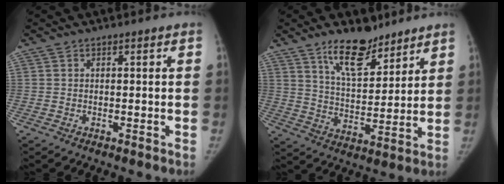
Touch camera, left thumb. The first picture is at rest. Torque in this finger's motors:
{"motor_torque": [0.45, -0.14, 1.13, -0.78, 0.25]}